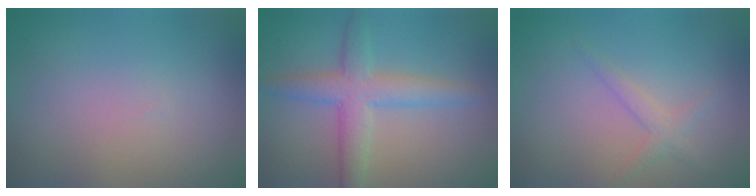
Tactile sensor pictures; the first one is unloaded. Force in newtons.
{"total": 4.4, "press": 4.4, "slide": 0.1}
{"total": 1.3, "press": 1.3, "slide": 0.1}